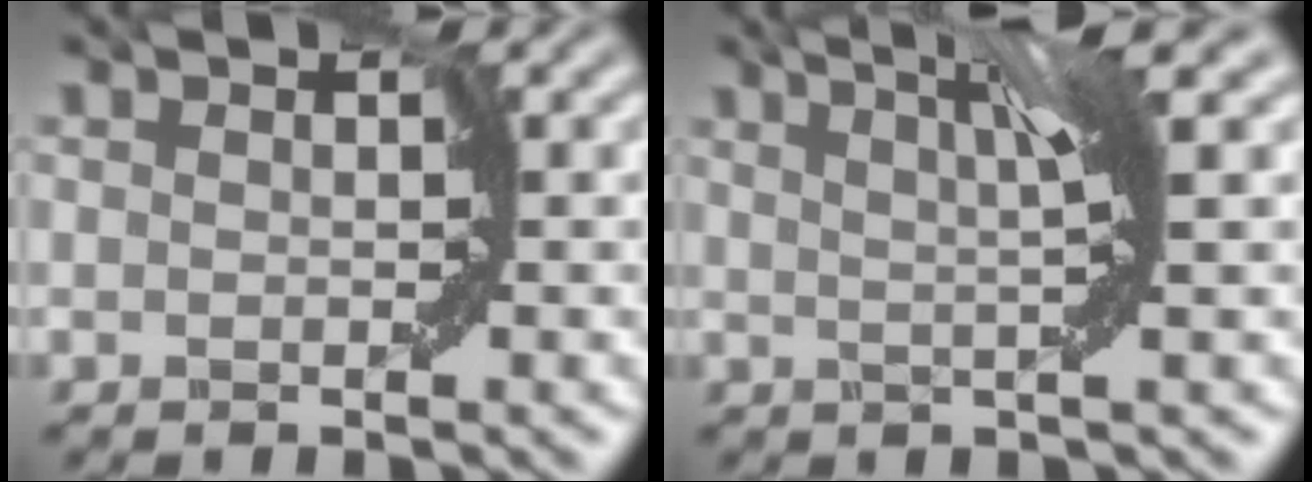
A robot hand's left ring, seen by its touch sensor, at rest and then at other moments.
{"total": 3.3, "force": [1.4, -0.4, 3.0], "torque": [-0.040, 0.006, 0.021]}